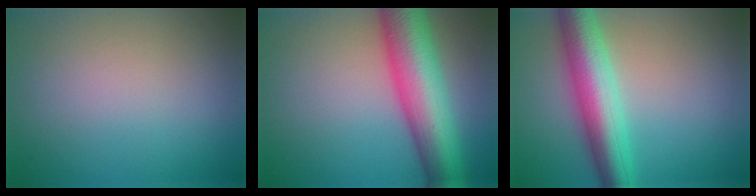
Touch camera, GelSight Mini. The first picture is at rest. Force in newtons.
{"total": 11.0, "press": 11.0, "slide": 0.3}
{"total": 7.3, "press": 7.3, "slide": 0.1}